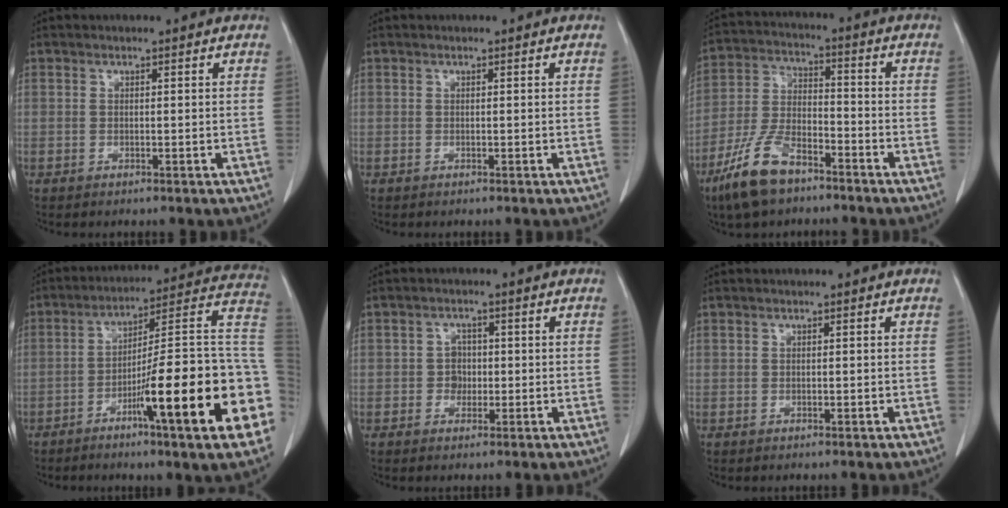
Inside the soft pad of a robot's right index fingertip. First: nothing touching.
{"total": 0.0}
{"total": 11.2, "force": [-7.6, 4.4, 7.0], "torque": [-0.157, -0.008, -0.150]}
{"total": 23.4, "force": [-7.7, 1.1, 22.1], "torque": [-0.231, 0.008, -0.117]}
{"total": 2.4, "force": [-0.4, 2.2, 1.0], "torque": [-0.009, 0.007, -0.006]}
{"total": 0.0}